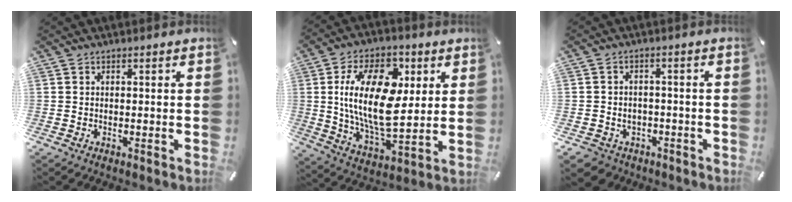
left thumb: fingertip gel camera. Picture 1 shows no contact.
{"total": 21.4, "force": [4.5, 12.1, 17.0], "torque": [-0.338, 0.002, 0.071]}
{"total": 4.4, "force": [-1.8, 3.9, 0.8], "torque": [-0.032, 0.008, -0.036]}